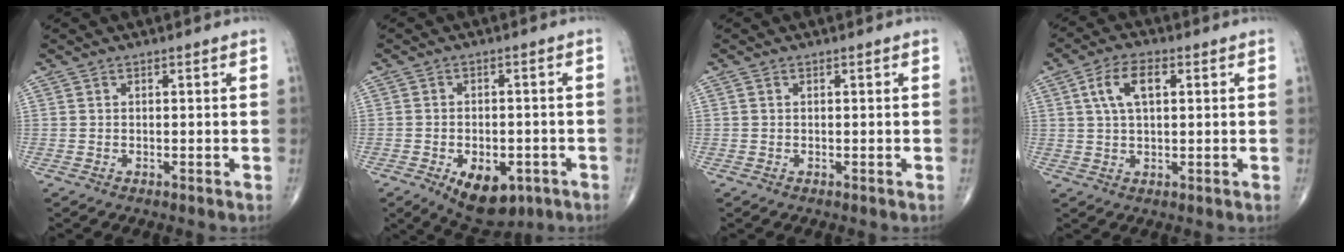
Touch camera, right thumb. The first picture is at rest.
{"total": 10.4, "force": [-4.9, 5.9, 7.1], "torque": [-0.086, 0.010, -0.061]}
{"total": 0.0}
{"total": 7.1, "force": [2.1, 3.4, 5.8], "torque": [-0.111, 0.008, 0.038]}